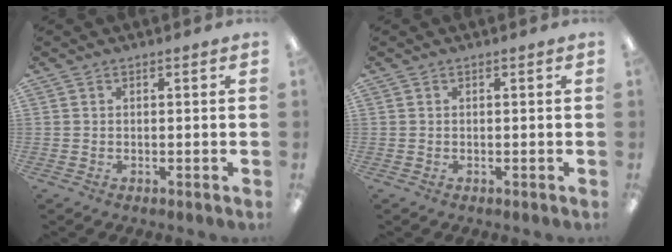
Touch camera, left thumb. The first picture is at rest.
{"total": 0.0}